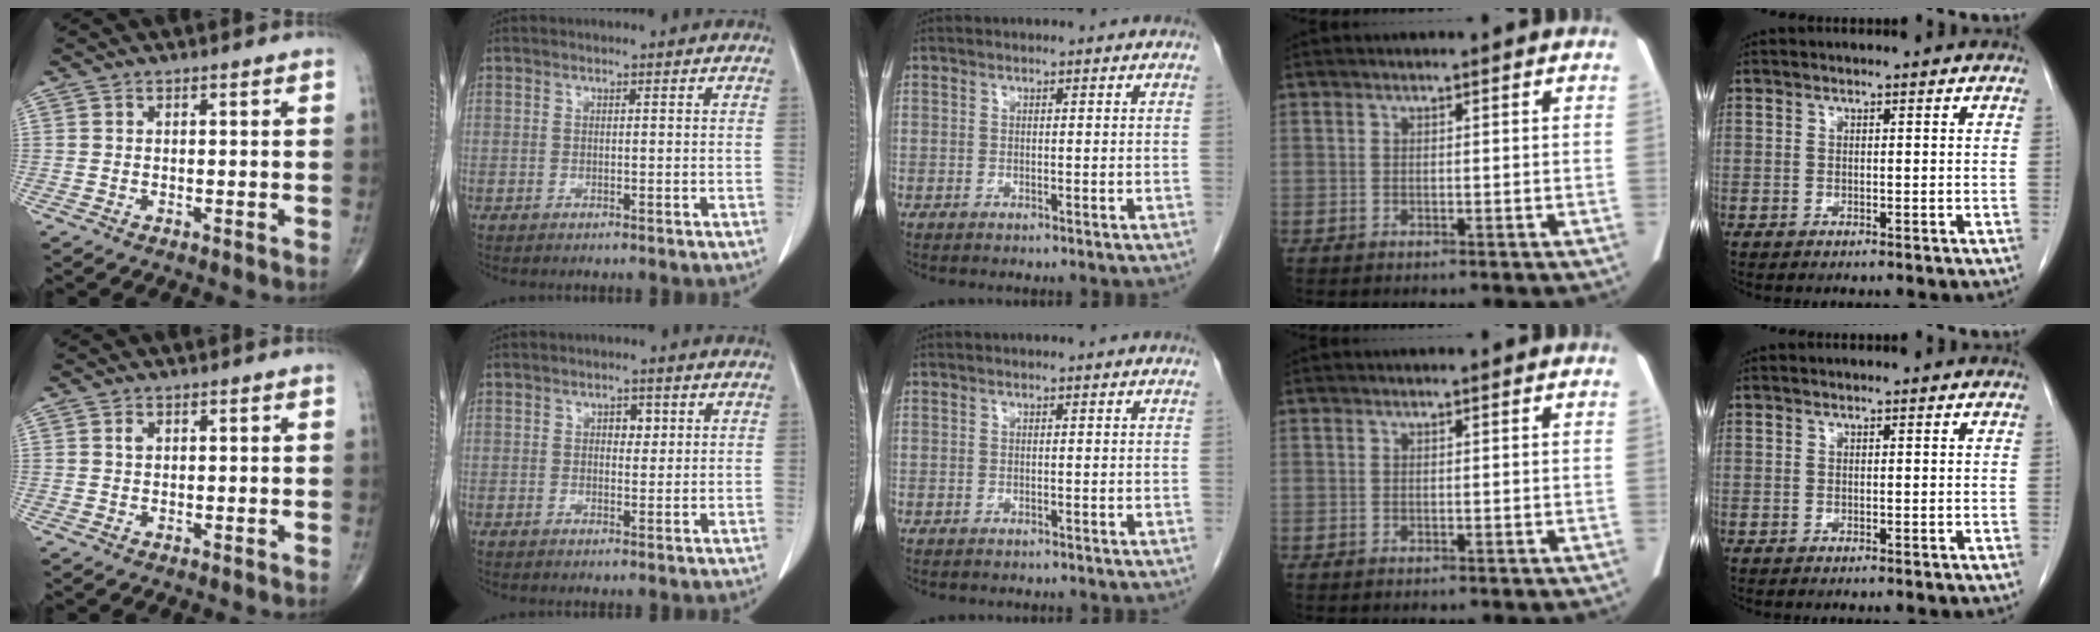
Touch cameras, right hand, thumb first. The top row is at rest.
{"thumb": {"total": 0.9, "force": [0.3, 0.6, 0.6], "torque": [-0.010, 0.001, 0.006]}, "index": {"total": 2.1, "force": [0.7, 1.3, 1.5], "torque": [-0.020, 0.001, 0.008]}, "middle": {"total": 1.0, "force": [-0.9, 0.3, 0.2], "torque": [-0.013, -0.003, -0.014]}}